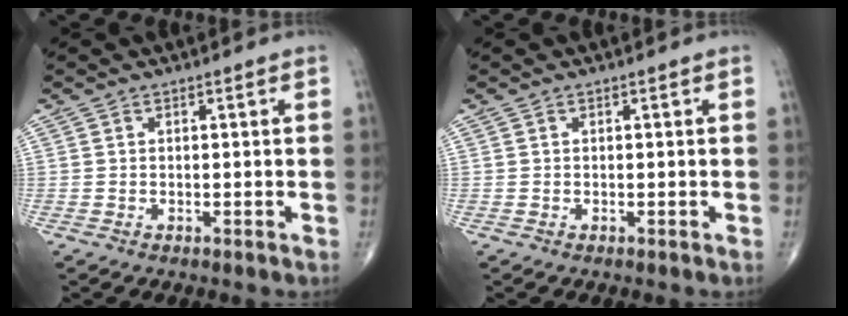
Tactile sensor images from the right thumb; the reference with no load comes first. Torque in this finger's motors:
{"motor_torque": [0.08, 0.08, 0.00, 0.00, 0.02]}